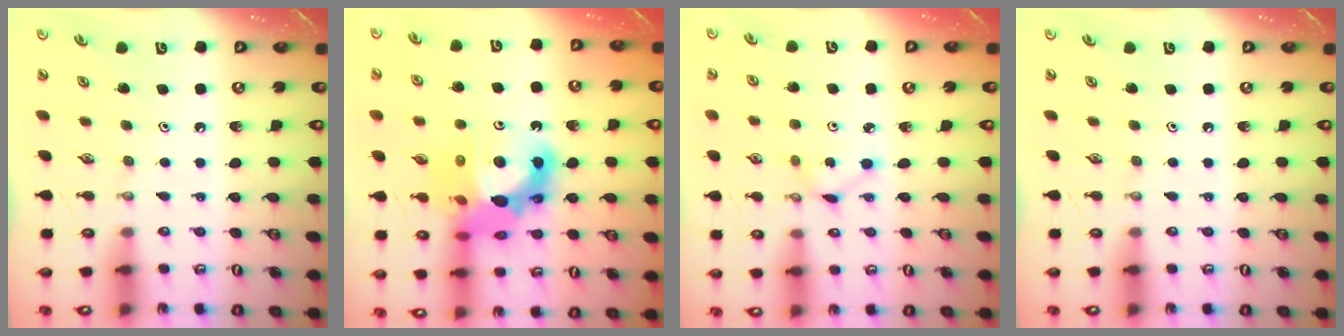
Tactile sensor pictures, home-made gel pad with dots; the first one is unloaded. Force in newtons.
{"total": 17.5, "press": 17.5, "slide": 1.4}
{"total": 2.8, "press": 2.8, "slide": 0.3}
{"total": 0.0}